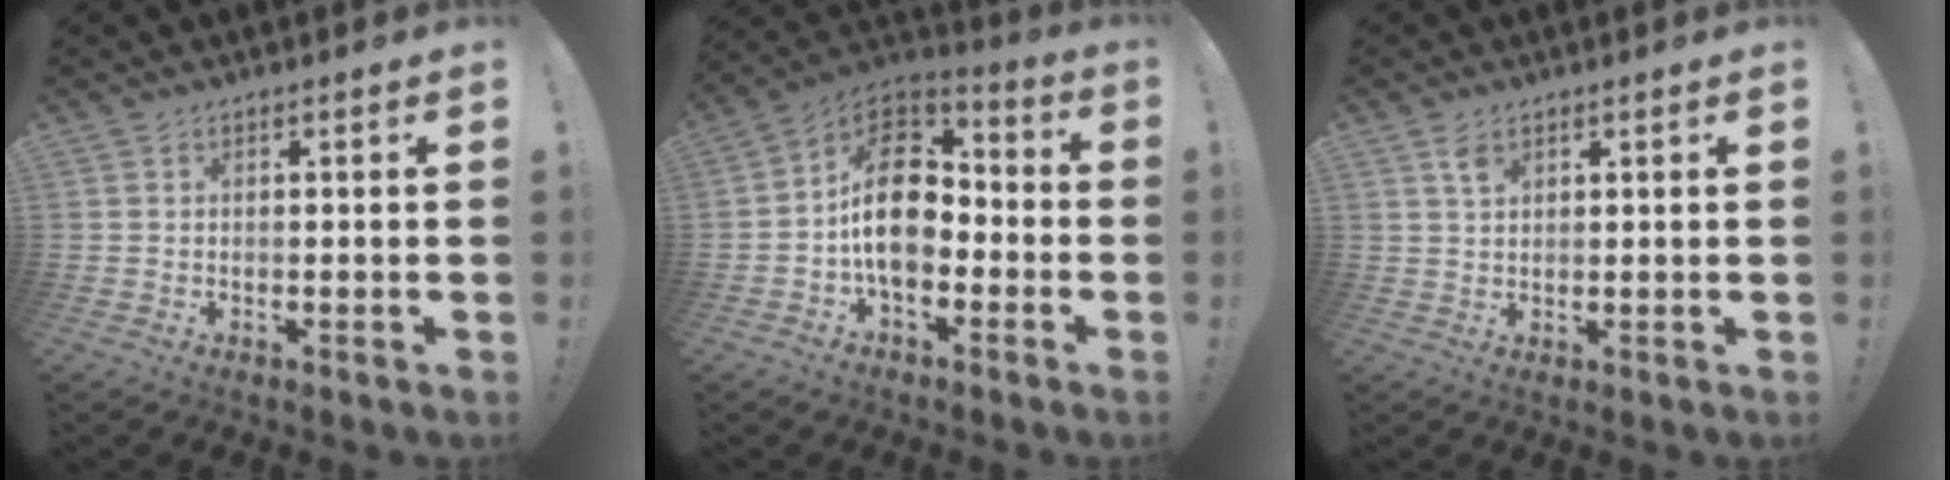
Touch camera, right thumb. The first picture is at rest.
{"total": 17.6, "force": [-1.1, 11.8, 13.0], "torque": [-0.215, 0.025, -0.011]}
{"total": 3.3, "force": [2.0, 1.8, 1.9], "torque": [-0.030, -0.008, 0.036]}